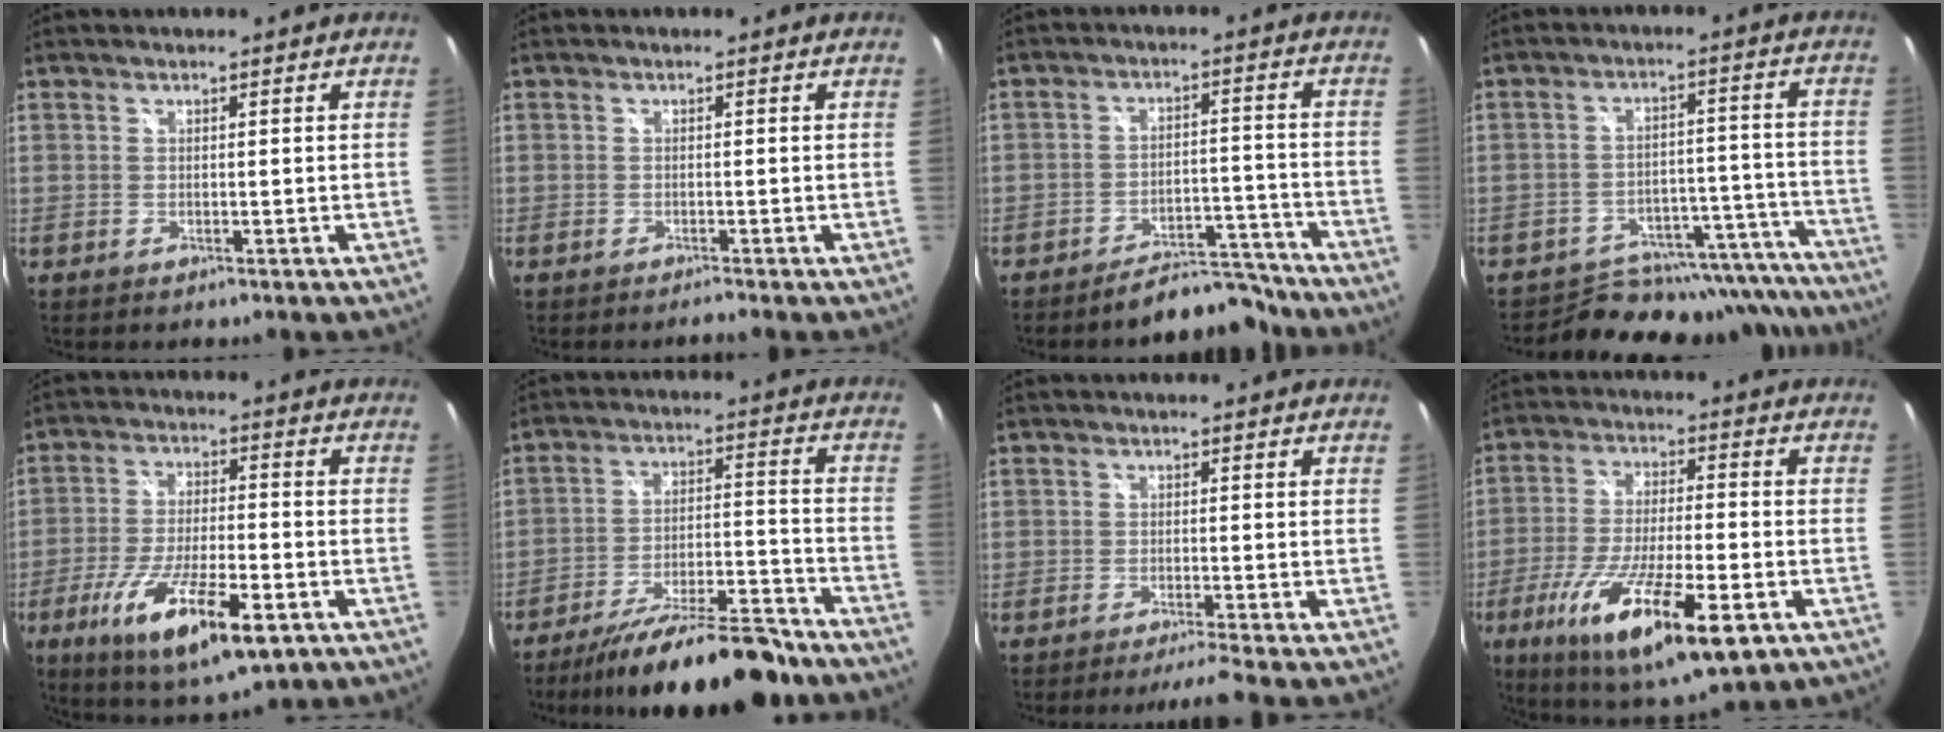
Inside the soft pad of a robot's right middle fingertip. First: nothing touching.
{"total": 1.2, "force": [-1.1, -0.2, 0.3], "torque": [-0.003, -0.008, -0.019]}
{"total": 9.3, "force": [-8.9, 2.4, 1.6], "torque": [-0.029, 0.028, -0.112]}
{"total": 20.8, "force": [-19.2, 7.0, 3.5], "torque": [-0.051, 0.054, -0.237]}
{"total": 16.9, "force": [-8.1, 4.3, 14.2], "torque": [-0.273, -0.041, -0.135]}
{"total": 18.7, "force": [-15.8, 3.4, 9.4], "torque": [-0.166, -0.016, -0.234]}
{"total": 4.2, "force": [-3.6, -1.4, 1.6], "torque": [-0.031, -0.005, -0.061]}
{"total": 20.3, "force": [-9.3, 4.7, 17.5], "torque": [-0.333, -0.052, -0.155]}